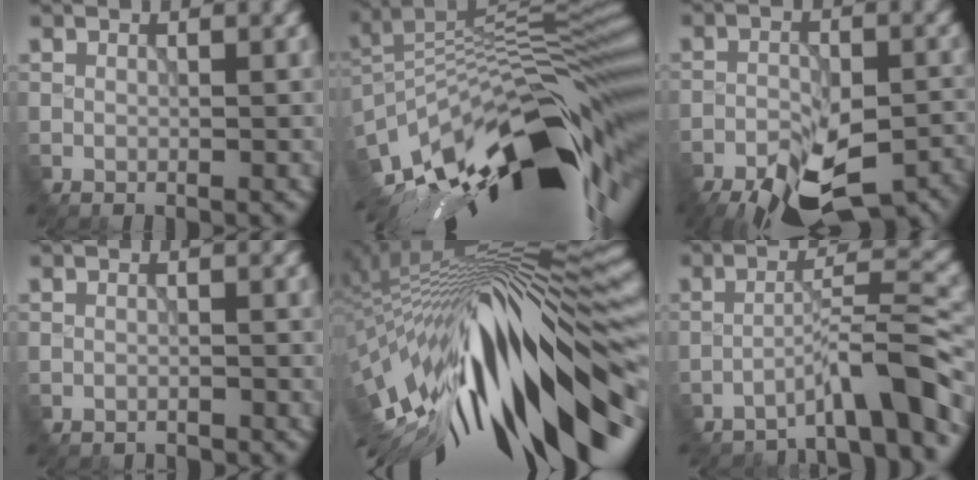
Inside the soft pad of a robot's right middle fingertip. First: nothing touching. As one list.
[{"total": 15.7, "force": [-7.6, 5.4, 12.6], "torque": [-0.231, 0.016, -0.133]}, {"total": 11.5, "force": [-8.6, 4.3, 6.3], "torque": [-0.115, -0.021, -0.123]}, {"total": 1.6, "force": [-1.4, -0.1, -0.7], "torque": [0.015, 0.003, -0.026]}, {"total": 17.0, "force": [-4.3, 6.1, 15.3], "torque": [-0.253, -0.016, -0.075]}, {"total": 6.1, "force": [-5.0, 0.2, 3.5], "torque": [-0.049, 0.029, -0.089]}]